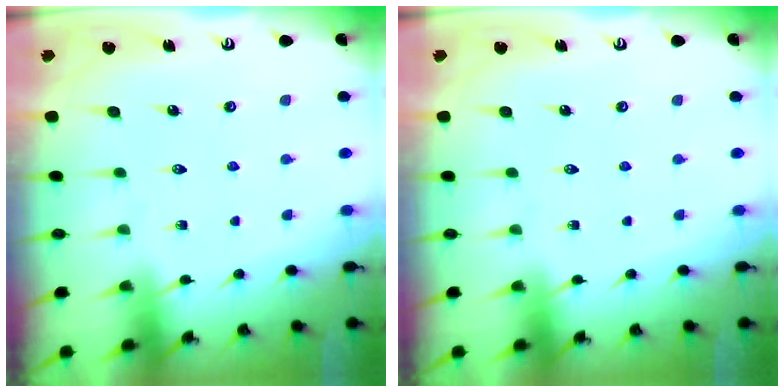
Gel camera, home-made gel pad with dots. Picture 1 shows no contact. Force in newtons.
{"total": 0.0}